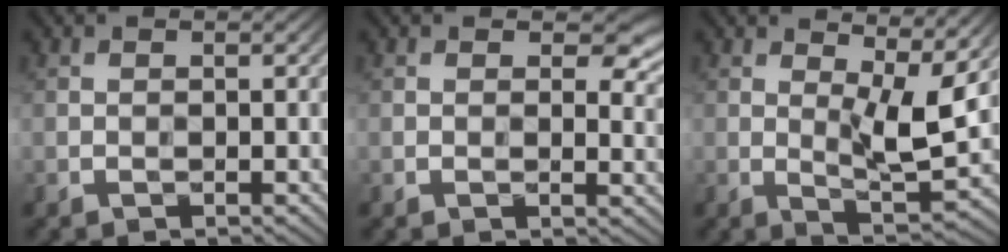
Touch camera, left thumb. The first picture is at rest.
{"total": 4.1, "force": [1.8, 2.4, 2.8], "torque": [-0.040, -0.010, 0.024]}
{"total": 7.6, "force": [3.3, 2.0, 6.5], "torque": [-0.105, -0.007, 0.055]}